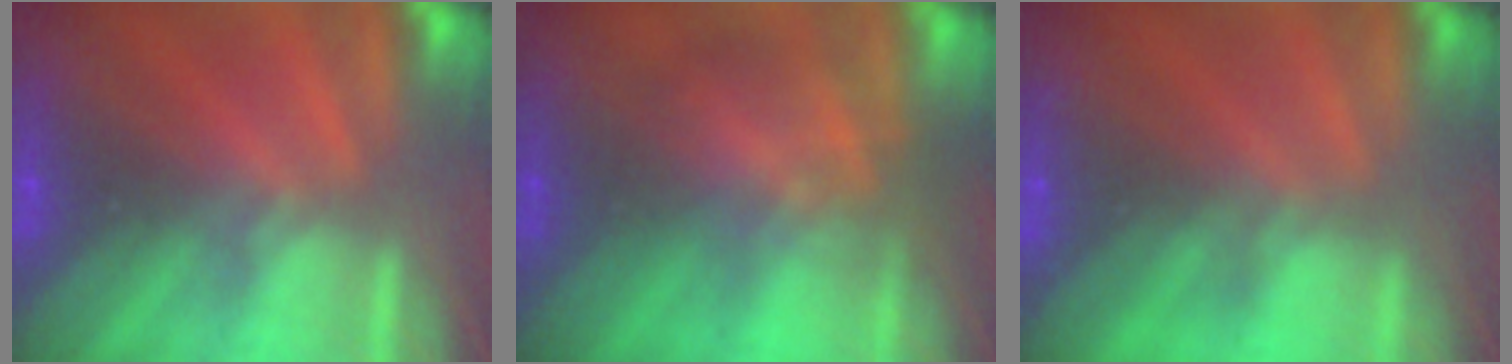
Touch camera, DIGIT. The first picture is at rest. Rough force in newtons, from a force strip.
{"total": 2.9}
{"total": 2.1}